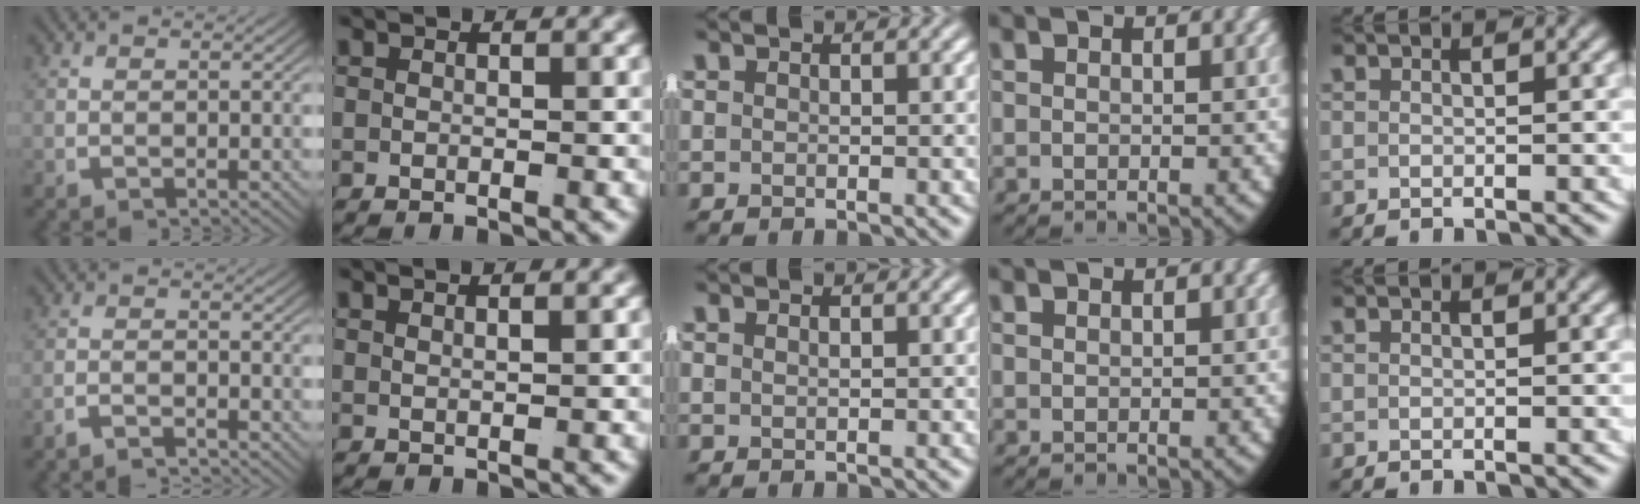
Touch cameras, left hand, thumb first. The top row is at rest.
{"thumb": {"total": 2.0, "force": [-2.0, 0.3, 0.3], "torque": [-0.001, -0.002, -0.042]}, "index": {"total": 1.3, "force": [0.9, -0.8, 0.4], "torque": [-0.006, -0.004, 0.024]}, "middle": {"total": 0.9, "force": [0.3, -0.9, 0.1], "torque": [0.006, -0.003, 0.011]}, "ring": {"total": 0.5, "force": [0.4, -0.3, 0.1], "torque": [0.000, -0.004, 0.012]}}